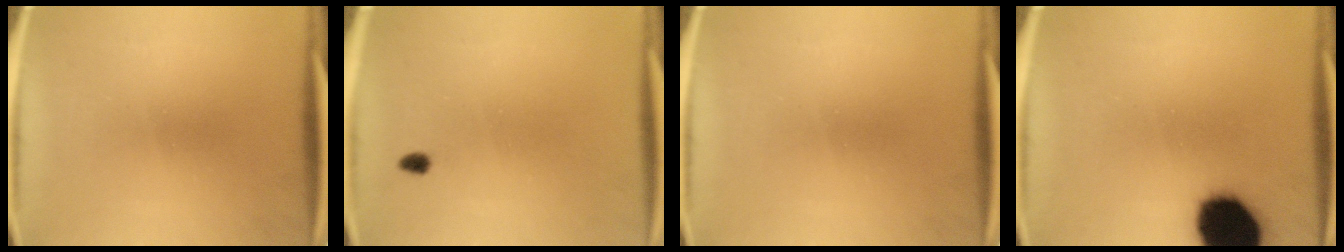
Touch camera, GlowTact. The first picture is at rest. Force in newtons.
{"total": 1.5}
{"total": 0.0}
{"total": 19.3}